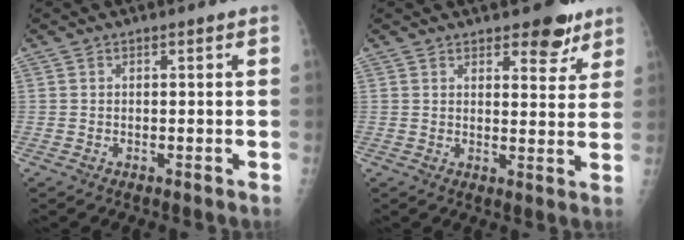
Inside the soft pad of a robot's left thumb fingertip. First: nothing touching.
{"total": 6.7, "force": [4.7, 2.9, 3.7], "torque": [-0.019, -0.027, 0.062]}